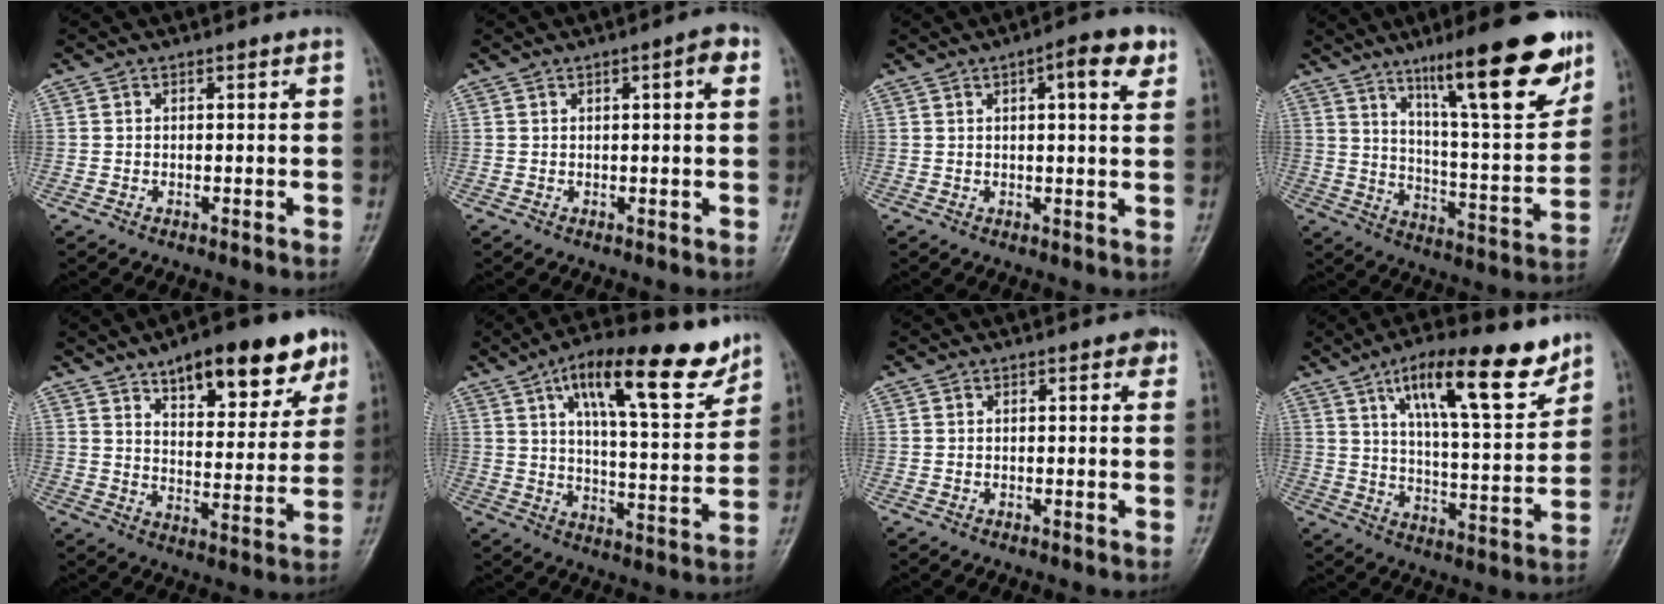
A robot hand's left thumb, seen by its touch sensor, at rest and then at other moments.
{"total": 3.5, "force": [1.2, 0.7, 3.2], "torque": [-0.042, 0.004, 0.015]}
{"total": 7.0, "force": [3.1, 1.9, 6.0], "torque": [-0.073, -0.004, 0.037]}
{"total": 22.1, "force": [13.4, 4.4, 16.9], "torque": [-0.218, -0.062, 0.212]}
{"total": 18.2, "force": [10.8, 7.2, 12.7], "torque": [-0.132, -0.042, 0.158]}
{"total": 18.6, "force": [11.0, 6.1, 13.7], "torque": [-0.175, -0.043, 0.174]}
{"total": 1.7, "force": [0.8, 0.8, 1.2], "torque": [-0.006, 0.000, 0.007]}
{"total": 17.6, "force": [10.7, 5.1, 13.1], "torque": [-0.176, -0.052, 0.177]}